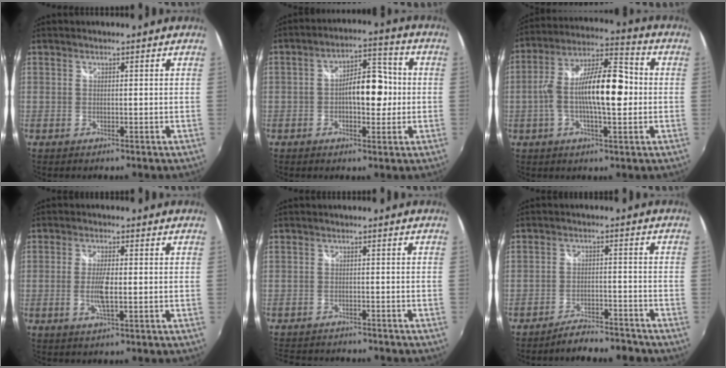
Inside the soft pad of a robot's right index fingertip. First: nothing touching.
{"total": 8.9, "force": [-0.8, 4.4, 7.7], "torque": [-0.126, 0.024, -0.009]}
{"total": 14.5, "force": [-0.9, 4.5, 13.7], "torque": [-0.251, 0.019, -0.021]}
{"total": 4.4, "force": [-0.5, 0.9, 4.2], "torque": [-0.084, -0.001, -0.009]}
{"total": 8.9, "force": [-8.2, 2.2, 2.8], "torque": [-0.076, -0.011, -0.122]}
{"total": 7.1, "force": [-6.8, 1.4, 1.8], "torque": [-0.052, 0.012, -0.094]}